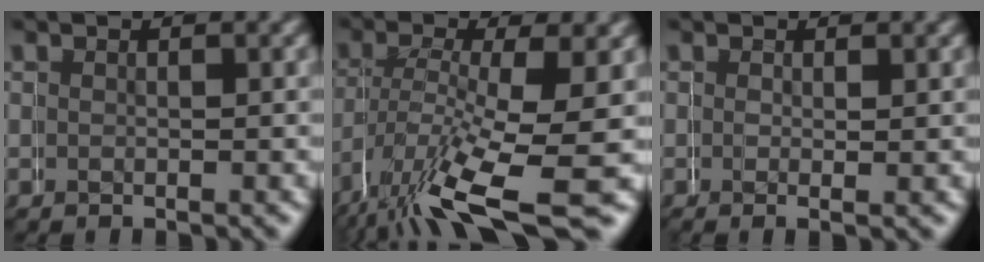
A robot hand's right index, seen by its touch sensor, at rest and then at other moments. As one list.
[{"total": 8.3, "force": [-4.1, 2.7, 6.7], "torque": [-0.125, -0.027, -0.055]}, {"total": 0.8, "force": [0.1, 0.1, 0.8], "torque": [-0.021, -0.005, -0.002]}]